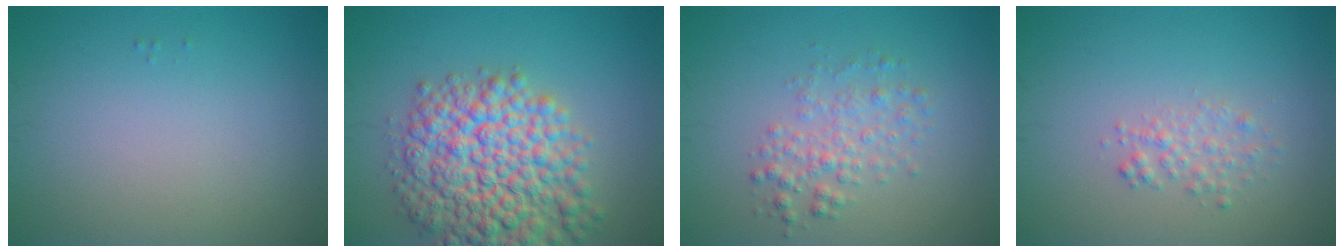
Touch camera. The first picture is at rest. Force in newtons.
{"total": 10.1, "press": 10.1, "slide": 0.4}
{"total": 2.6, "press": 2.6, "slide": 0.1}
{"total": 1.6, "press": 1.6, "slide": 0.1}